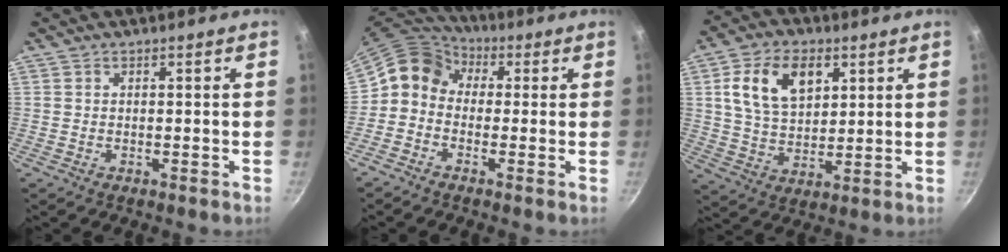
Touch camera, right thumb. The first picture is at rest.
{"total": 9.0, "force": [-0.1, 7.8, 4.6], "torque": [-0.072, 0.034, -0.031]}
{"total": 13.1, "force": [4.6, 8.4, 8.9], "torque": [-0.135, -0.011, 0.081]}